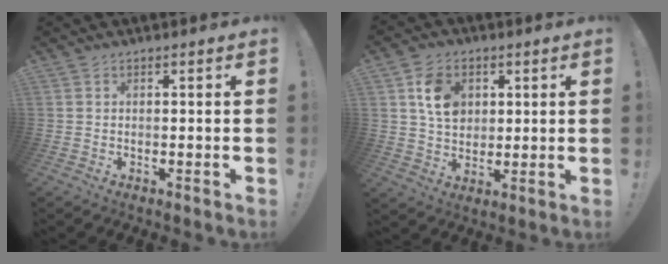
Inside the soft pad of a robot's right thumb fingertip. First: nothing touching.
{"total": 10.5, "force": [3.4, 8.3, 5.6], "torque": [-0.078, 0.001, 0.069]}